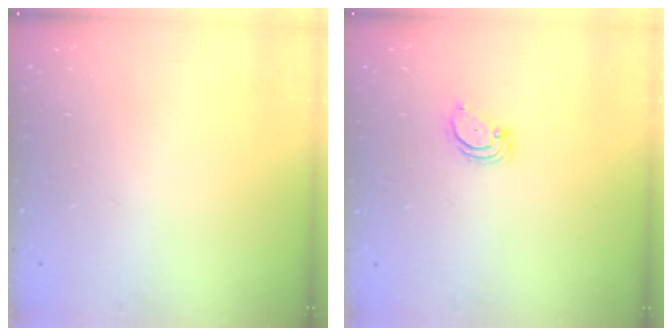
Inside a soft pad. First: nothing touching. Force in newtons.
{"total": 2.2, "press": 2.2, "slide": 0.3}